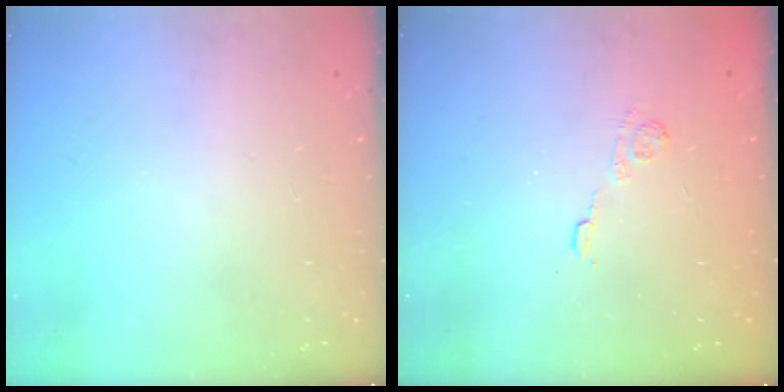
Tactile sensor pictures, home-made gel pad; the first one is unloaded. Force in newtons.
{"total": 2.7, "press": 2.3, "slide": 1.4}